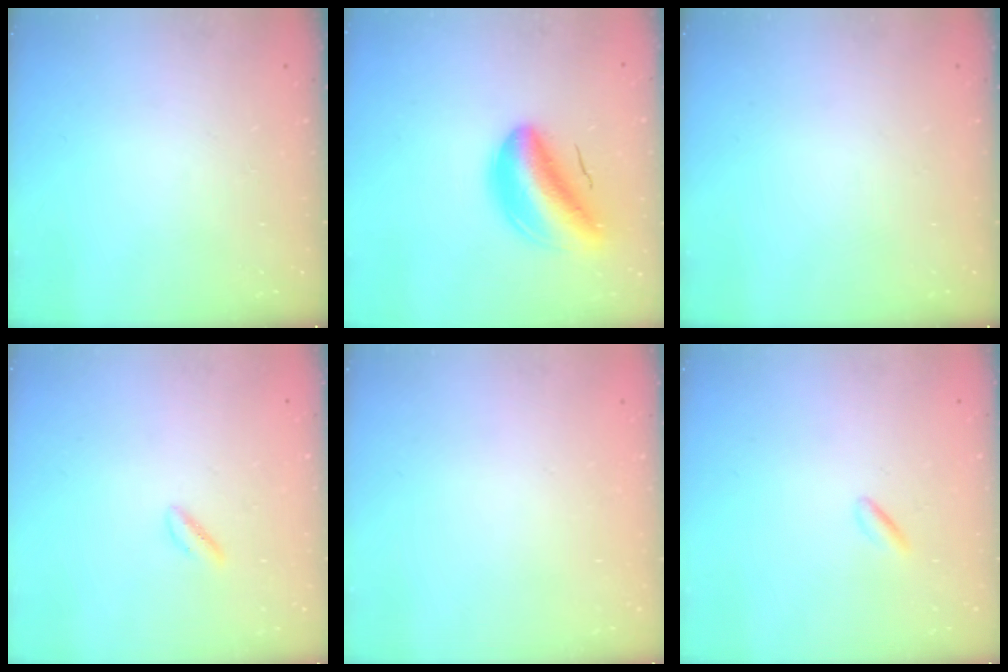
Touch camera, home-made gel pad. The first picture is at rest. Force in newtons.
{"total": 9.8, "press": 9.2, "slide": 3.2}
{"total": 0.0}
{"total": 1.9, "press": 1.7, "slide": 1.0}
{"total": 2.2, "press": 2.2, "slide": 0.1}
{"total": 0.7, "press": 0.5, "slide": 0.5}